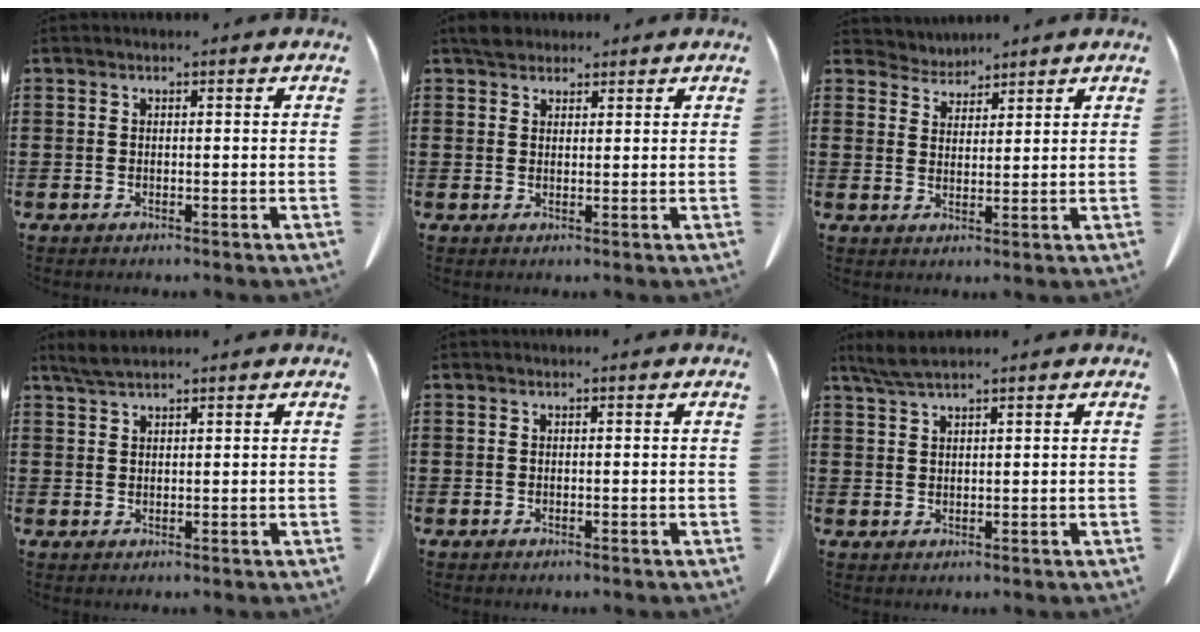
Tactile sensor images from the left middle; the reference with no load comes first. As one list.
[{"total": 2.8, "force": [2.3, 1.3, 0.8], "torque": [-0.015, 0.003, 0.044]}, {"total": 3.2, "force": [3.0, 0.9, -0.5], "torque": [-0.005, -0.010, 0.055]}, {"total": 2.3, "force": [1.9, 0.4, 1.3], "torque": [-0.030, 0.001, 0.037]}, {"total": 0.0}, {"total": 2.9, "force": [2.2, 0.3, 1.8], "torque": [-0.040, 0.001, 0.042]}]